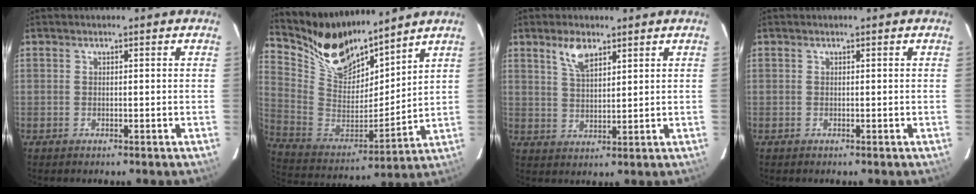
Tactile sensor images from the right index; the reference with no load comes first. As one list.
[{"total": 16.0, "force": [13.9, 5.7, 5.5], "torque": [-0.138, -0.018, 0.271]}, {"total": 5.3, "force": [3.5, 2.2, 3.3], "torque": [-0.060, 0.003, 0.068]}, {"total": 0.0}]